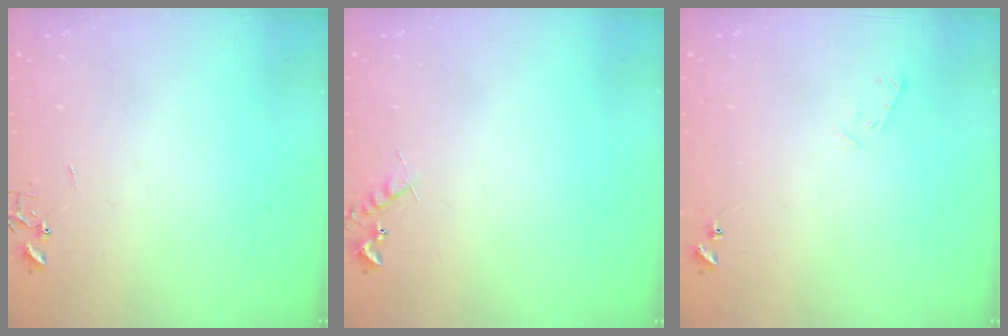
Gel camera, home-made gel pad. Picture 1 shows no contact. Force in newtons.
{"total": 6.1, "press": 6.0, "slide": 0.9}
{"total": 5.3, "press": 5.2, "slide": 0.9}